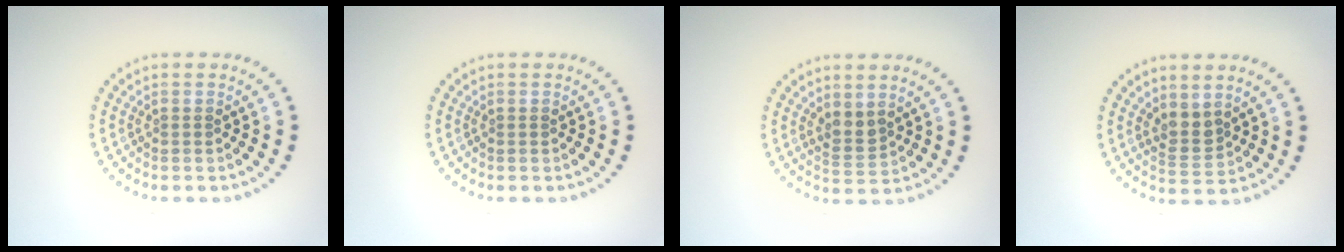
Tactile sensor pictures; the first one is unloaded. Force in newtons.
{"total": 0.0}
{"total": 1.9, "press": 1.5, "slide": 1.0}
{"total": 2.1, "press": 1.8, "slide": 1.1}